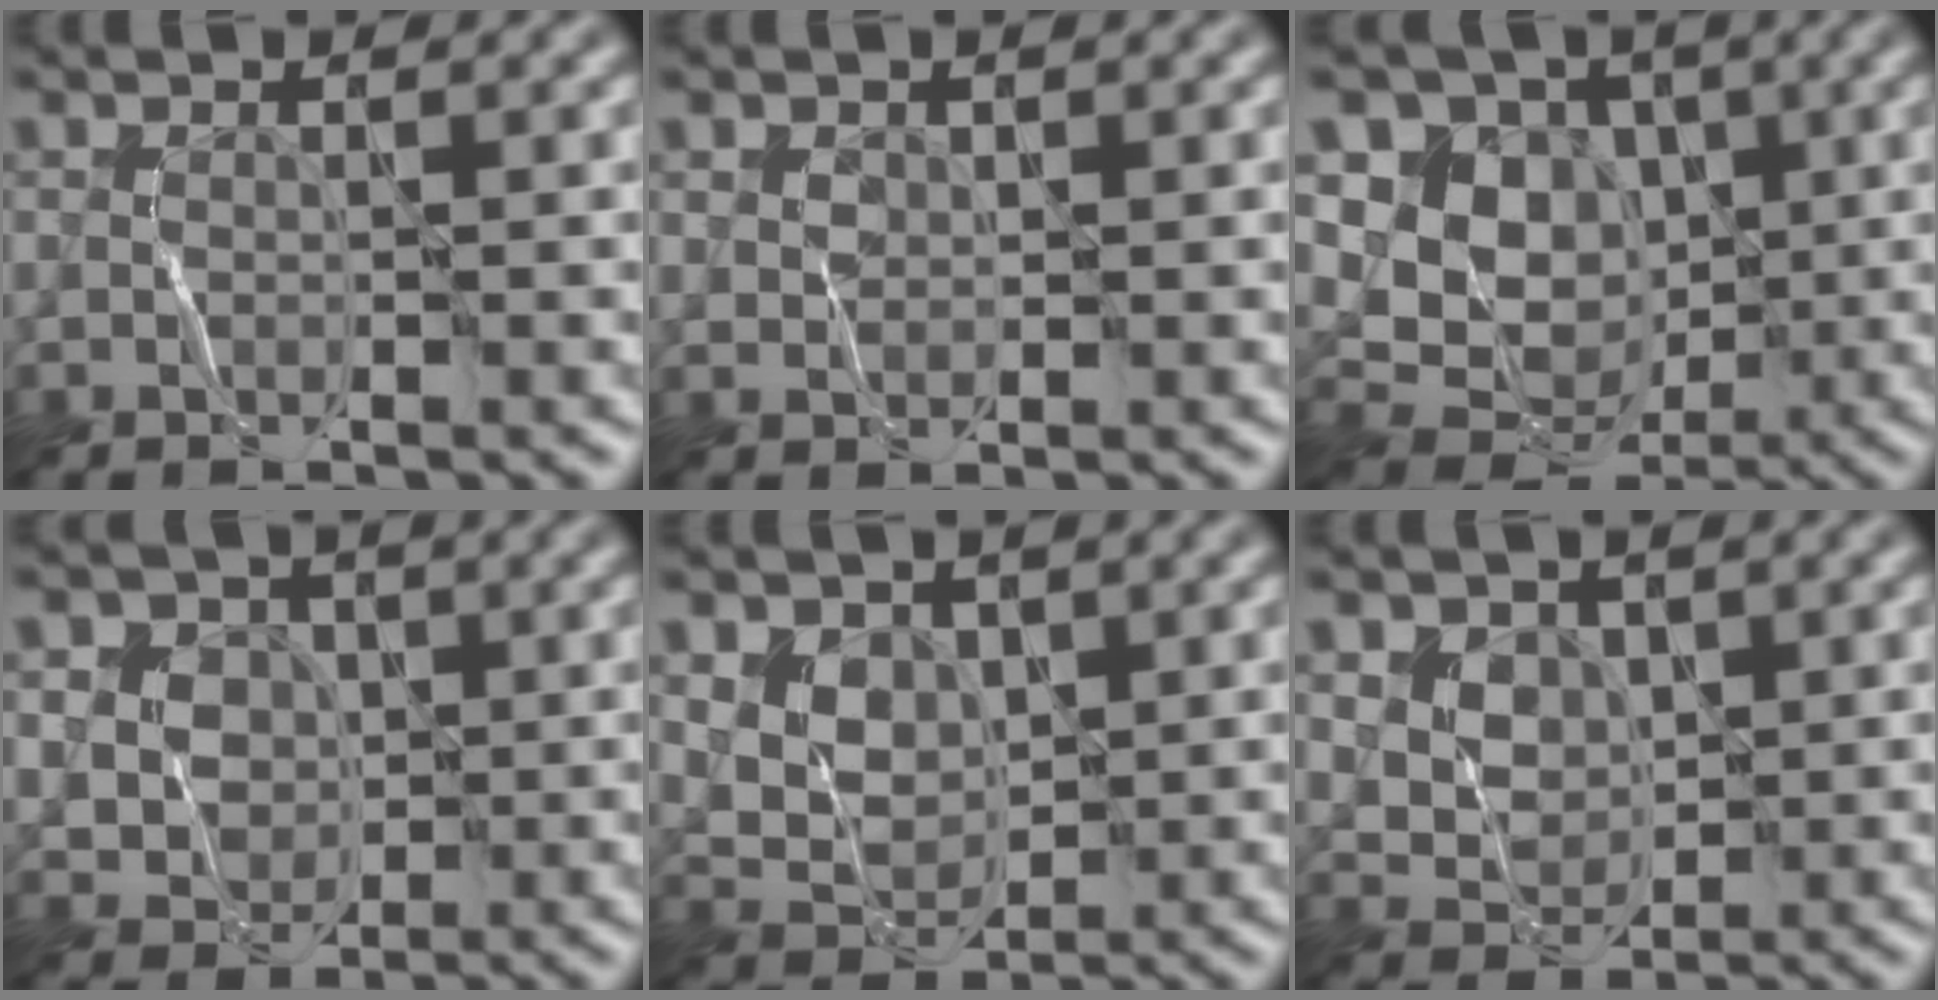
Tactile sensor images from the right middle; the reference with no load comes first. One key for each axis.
{"total": 0.6, "fx": 0.4, "fy": 0.4, "fz": -0.3, "tx": -0.004, "ty": 0.002, "tz": 0.014}
{"total": 7.2, "fx": 2.5, "fy": 6.2, "fz": 2.6, "tx": -0.056, "ty": 0.005, "tz": 0.046}
{"total": 2.8, "fx": 1.0, "fy": 2.6, "fz": 0.1, "tx": -0.014, "ty": -0.003, "tz": 0.028}
{"total": 2.5, "fx": 1.5, "fy": 2.0, "fz": 0.5, "tx": -0.019, "ty": -0.002, "tz": 0.035}
{"total": 2.6, "fx": 1.6, "fy": 2.0, "fz": 0.3, "tx": -0.021, "ty": -0.001, "tz": 0.034}